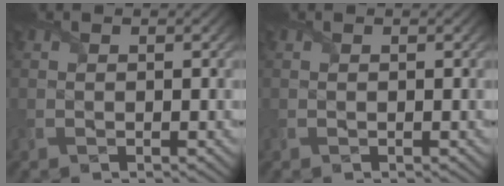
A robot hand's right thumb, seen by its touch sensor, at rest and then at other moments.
{"total": 0.0}